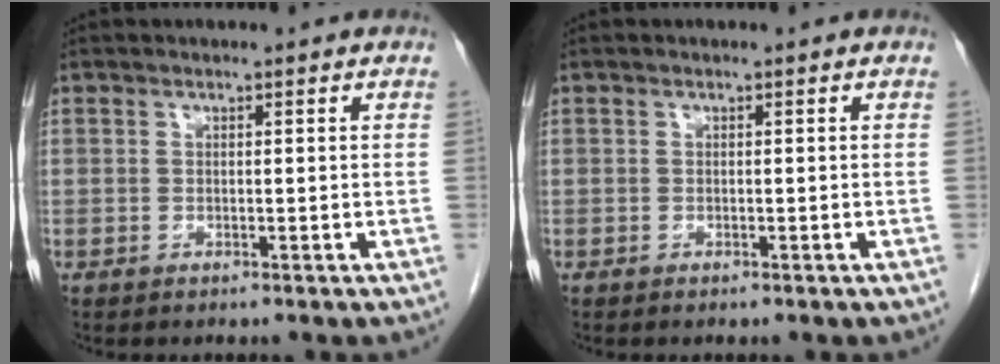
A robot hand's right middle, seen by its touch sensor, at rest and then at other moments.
{"total": 0.0}